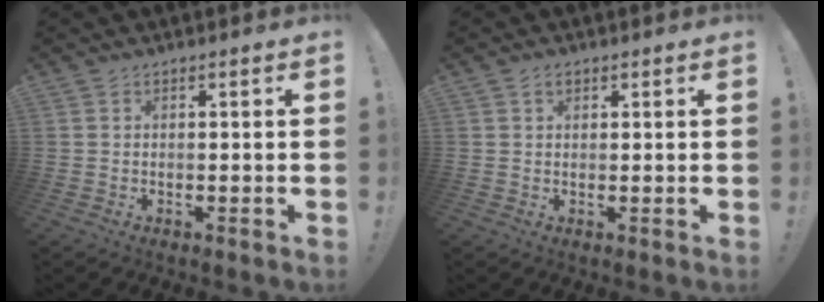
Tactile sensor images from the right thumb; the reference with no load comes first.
{"total": 1.7, "force": [0.9, 1.1, 0.9], "torque": [-0.018, 0.003, 0.016]}